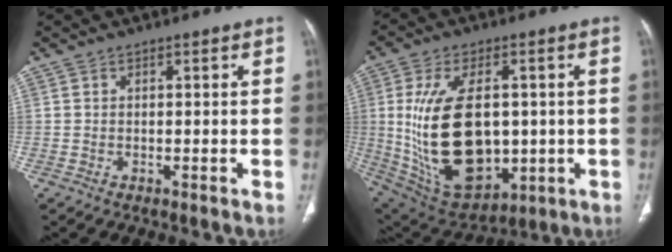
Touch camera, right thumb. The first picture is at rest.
{"total": 22.5, "force": [0.0, 13.0, 18.3], "torque": [-0.329, -0.013, 0.034]}